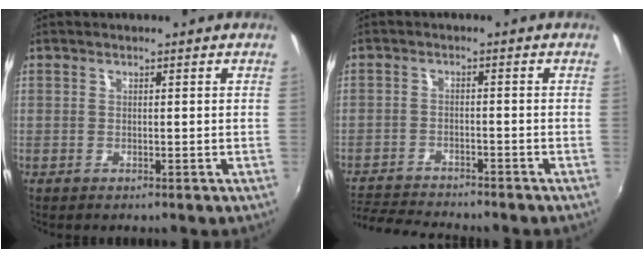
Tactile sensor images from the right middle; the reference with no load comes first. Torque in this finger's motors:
{"motor_torque": [0.64, -0.82, 0.09, 0.06]}